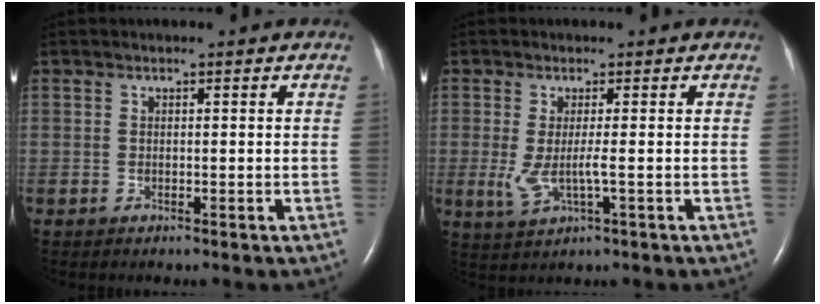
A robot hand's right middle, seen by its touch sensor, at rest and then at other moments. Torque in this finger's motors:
{"motor_torque": [0.07, -0.01, 0.11, 0.09]}